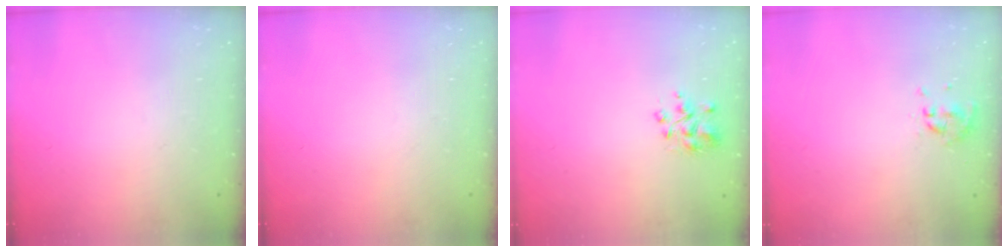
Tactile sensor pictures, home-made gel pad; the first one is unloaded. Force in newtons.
{"total": 0.0}
{"total": 3.8, "press": 3.7, "slide": 0.2}
{"total": 0.6, "press": 0.5, "slide": 0.1}